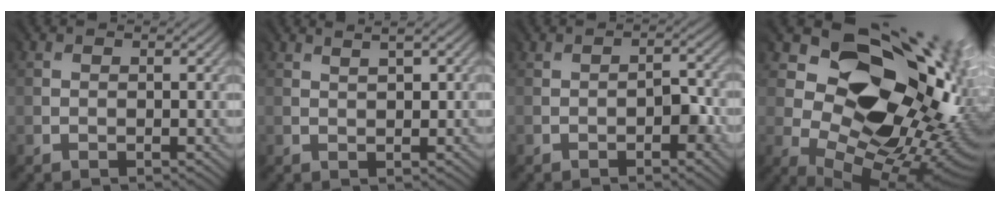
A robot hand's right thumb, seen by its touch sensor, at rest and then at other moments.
{"total": 1.5, "force": [1.2, -0.2, 0.9], "torque": [-0.014, -0.004, 0.025]}
{"total": 3.4, "force": [-1.5, 1.3, 2.7], "torque": [-0.042, 0.001, -0.023]}
{"total": 19.3, "force": [5.2, 12.6, 13.7], "torque": [-0.183, 0.004, 0.118]}